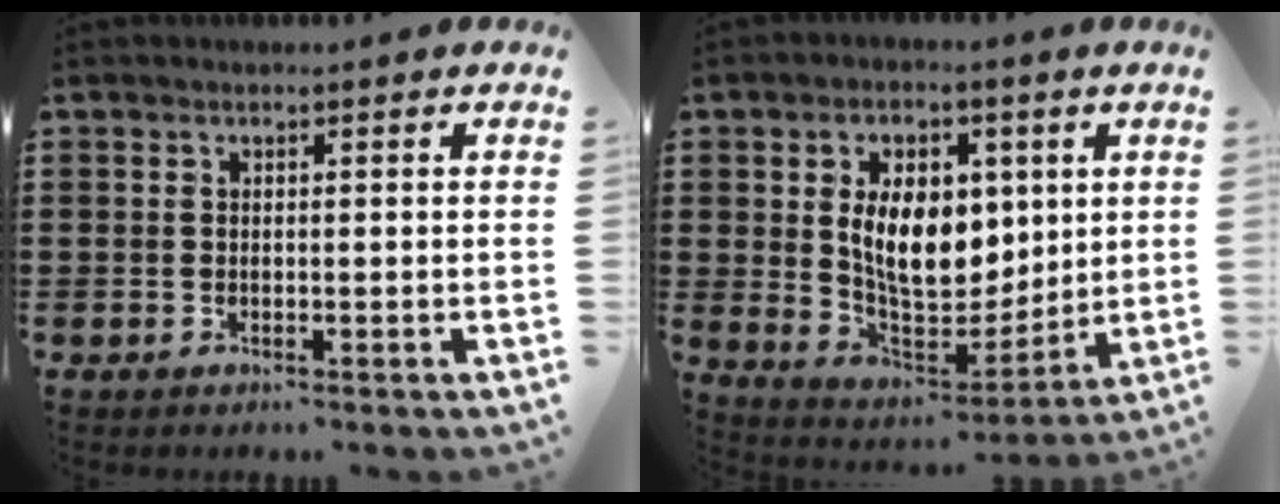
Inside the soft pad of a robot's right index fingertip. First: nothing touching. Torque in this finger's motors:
{"motor_torque": [1.29, 0.85, 1.05, 0.21]}